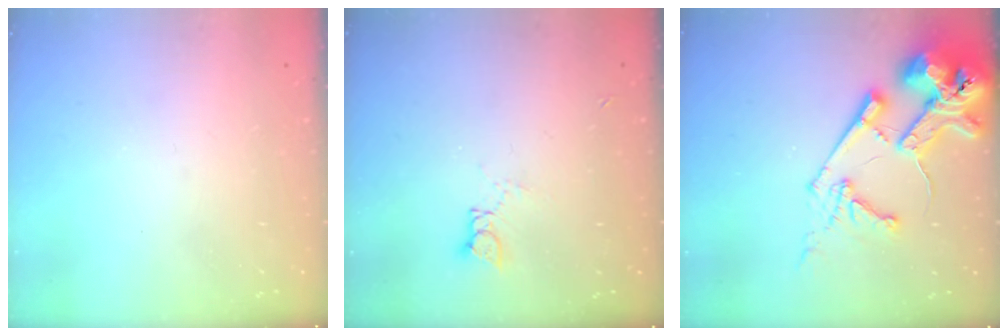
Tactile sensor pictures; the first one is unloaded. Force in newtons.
{"total": 3.1, "press": 3.1, "slide": 0.2}
{"total": 19.2, "press": 19.1, "slide": 2.3}